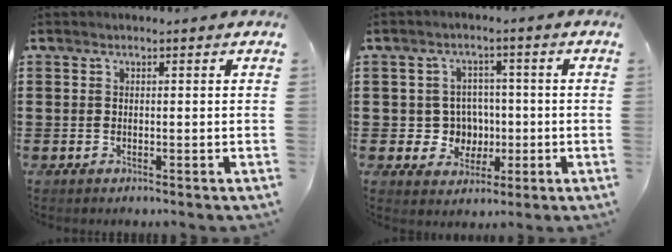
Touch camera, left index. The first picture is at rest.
{"total": 5.1, "force": [-0.2, 4.9, 1.5], "torque": [-0.041, 0.009, -0.005]}